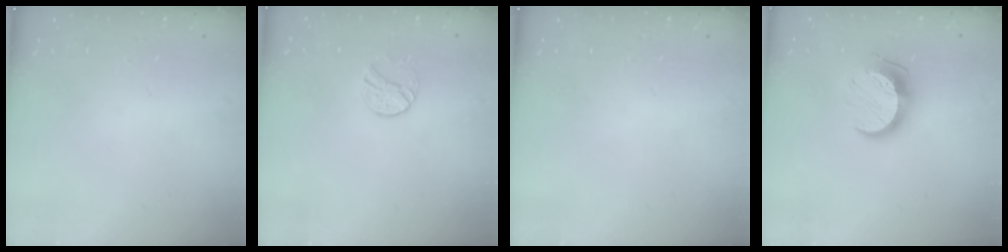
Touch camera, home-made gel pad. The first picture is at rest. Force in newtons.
{"total": 8.0, "press": 8.0, "slide": 0.6}
{"total": 0.0}
{"total": 11.6, "press": 11.5, "slide": 1.0}